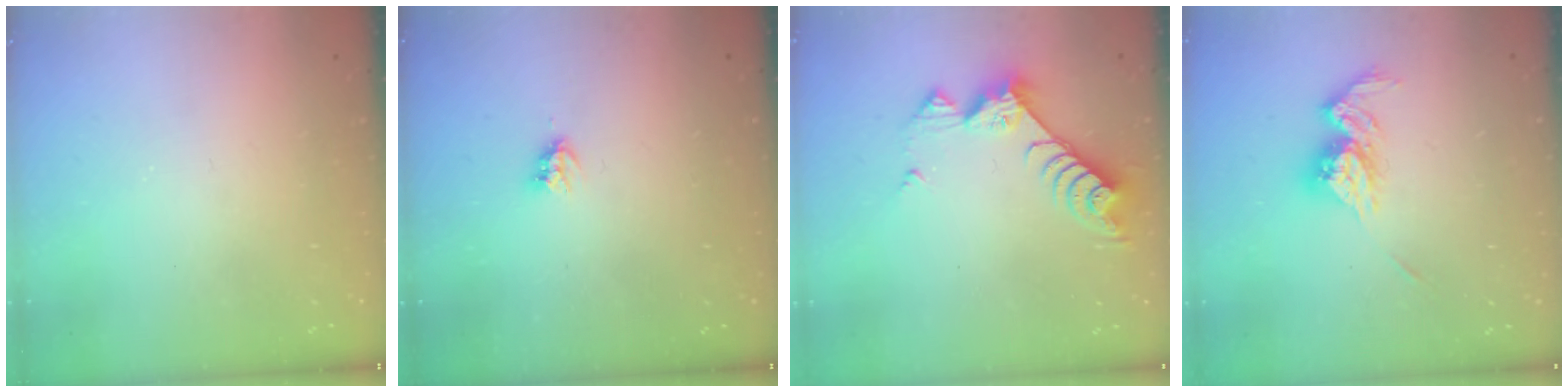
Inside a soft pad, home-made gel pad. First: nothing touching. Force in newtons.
{"total": 3.6, "press": 3.6, "slide": 0.1}
{"total": 8.4, "press": 8.3, "slide": 0.7}
{"total": 11.8, "press": 11.8, "slide": 0.5}